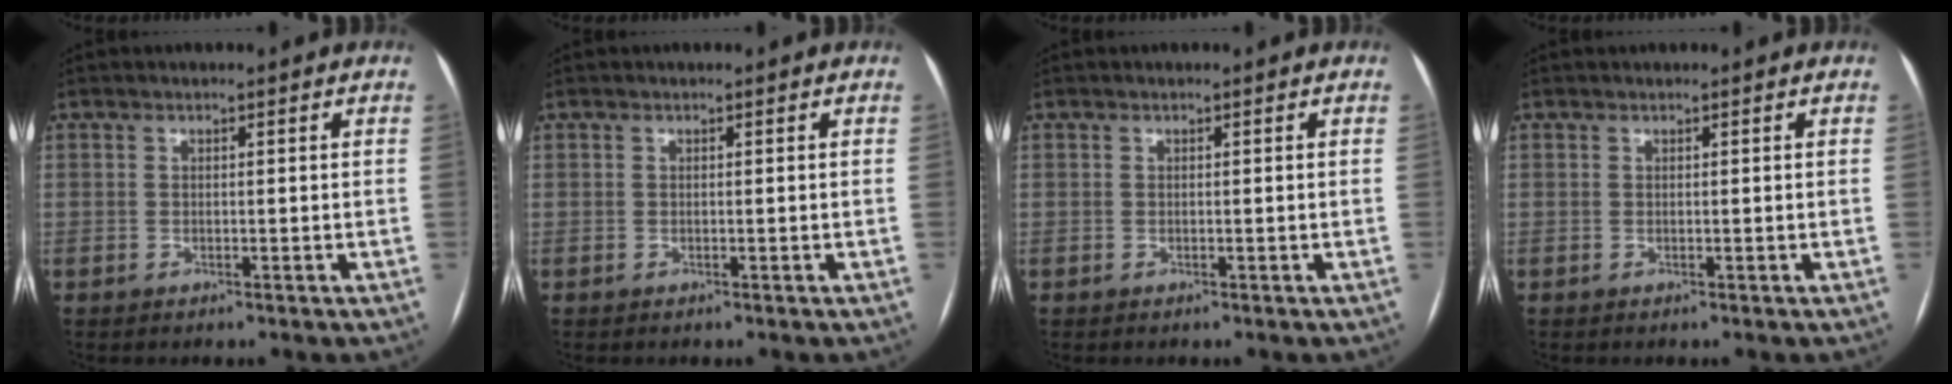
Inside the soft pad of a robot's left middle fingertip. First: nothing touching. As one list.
[{"total": 0.0}, {"total": 0.0}, {"total": 0.0}]